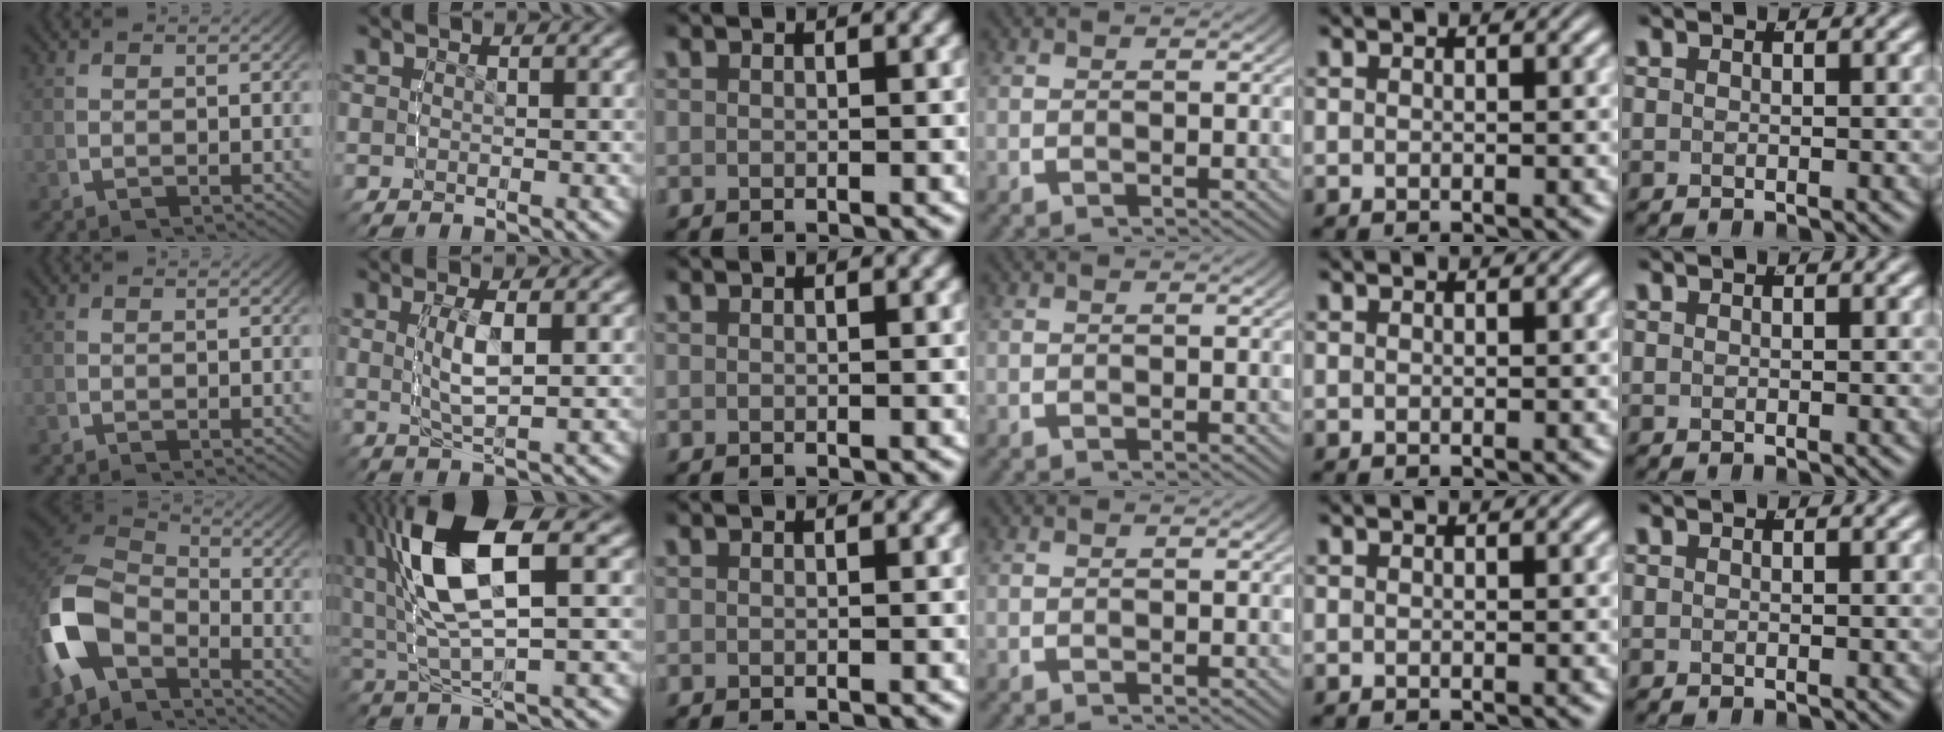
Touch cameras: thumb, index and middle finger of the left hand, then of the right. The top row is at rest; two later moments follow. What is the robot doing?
{"motion": "lift_and_place", "object": "markers"}